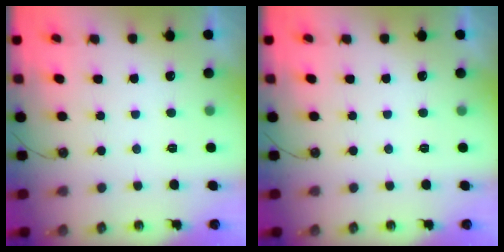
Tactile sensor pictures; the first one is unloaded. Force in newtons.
{"total": 0.0}